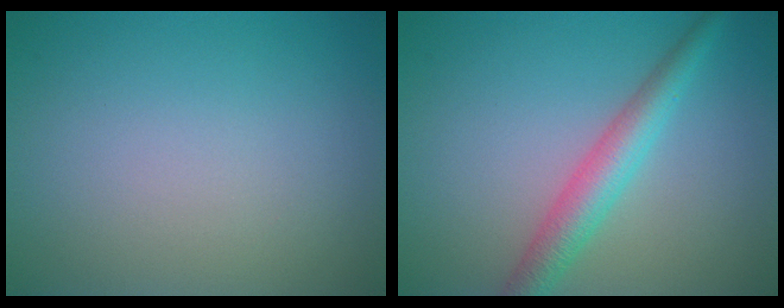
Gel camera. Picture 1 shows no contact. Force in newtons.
{"total": 3.8, "press": 3.8, "slide": 0.1}